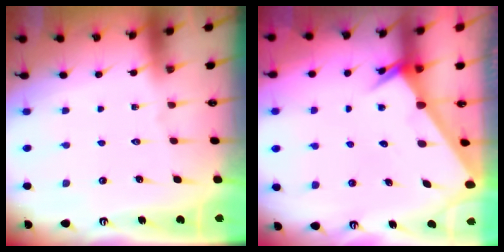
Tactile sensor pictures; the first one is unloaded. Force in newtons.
{"total": 2.5, "press": 2.5, "slide": 0.1}